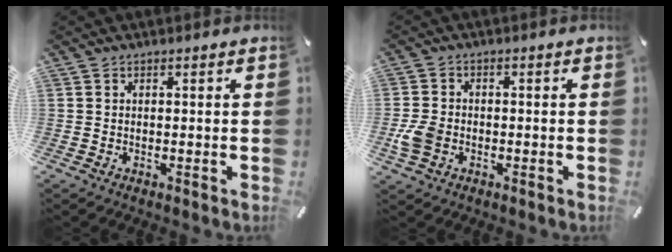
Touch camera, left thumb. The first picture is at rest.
{"total": 5.7, "force": [-1.6, 4.3, 3.3], "torque": [-0.074, 0.007, -0.028]}